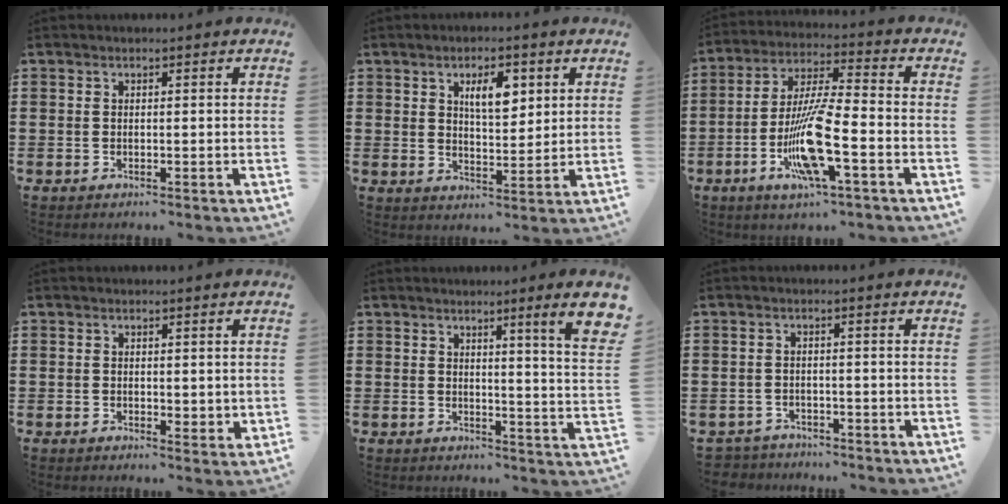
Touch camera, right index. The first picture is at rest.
{"total": 5.6, "force": [2.4, 2.4, 4.5], "torque": [-0.071, 0.000, 0.035]}
{"total": 11.5, "force": [-4.2, 1.7, 10.6], "torque": [-0.219, -0.010, -0.082]}
{"total": 1.2, "force": [0.8, 0.9, 0.4], "torque": [-0.001, 0.003, 0.014]}
{"total": 5.8, "force": [3.2, -0.6, 4.8], "torque": [-0.076, -0.022, 0.045]}
{"total": 2.0, "force": [-1.9, 0.5, -0.3], "torque": [-0.002, 0.004, -0.046]}